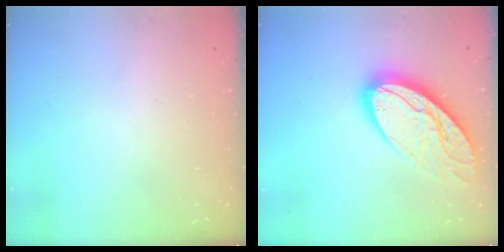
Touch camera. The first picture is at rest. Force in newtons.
{"total": 16.1, "press": 16.1, "slide": 1.2}